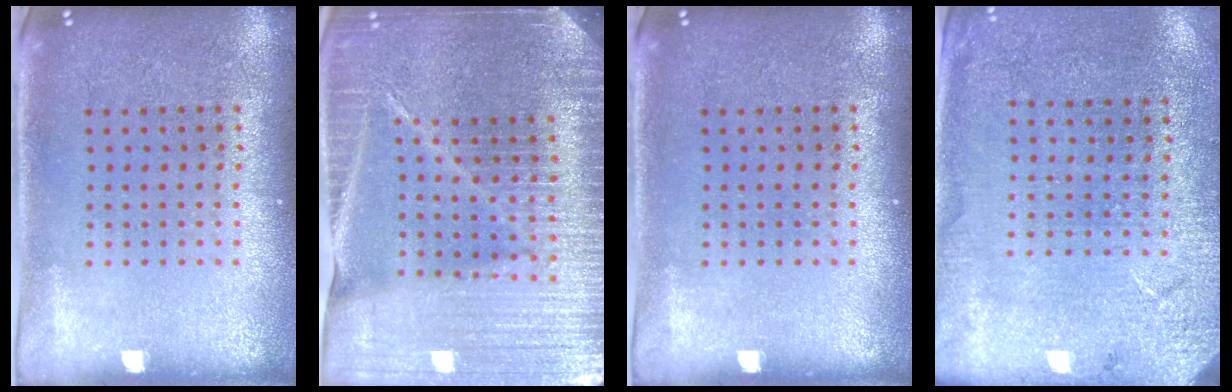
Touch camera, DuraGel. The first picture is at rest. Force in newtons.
{"total": 5.0, "press": 4.5, "slide": 2.2}
{"total": 0.0}
{"total": 2.6, "press": 2.5, "slide": 0.7}